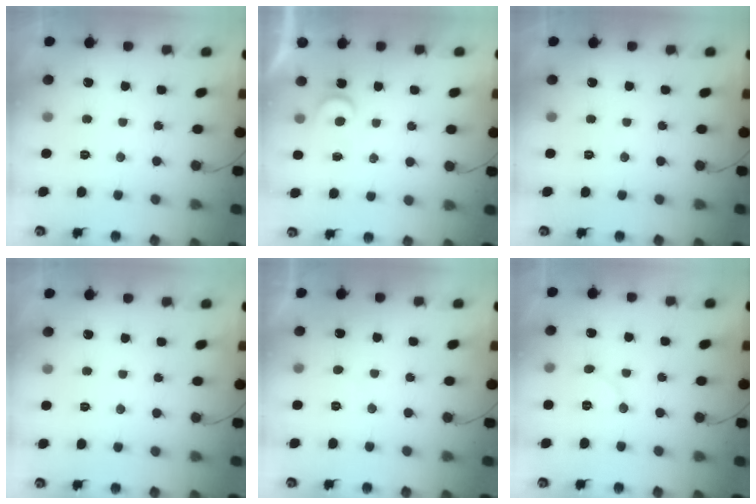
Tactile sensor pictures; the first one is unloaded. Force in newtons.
{"total": 3.4, "press": 3.4, "slide": 0.4}
{"total": 0.0}
{"total": 0.0}
{"total": 2.3, "press": 2.3, "slide": 0.2}
{"total": 5.6, "press": 5.6, "slide": 0.7}